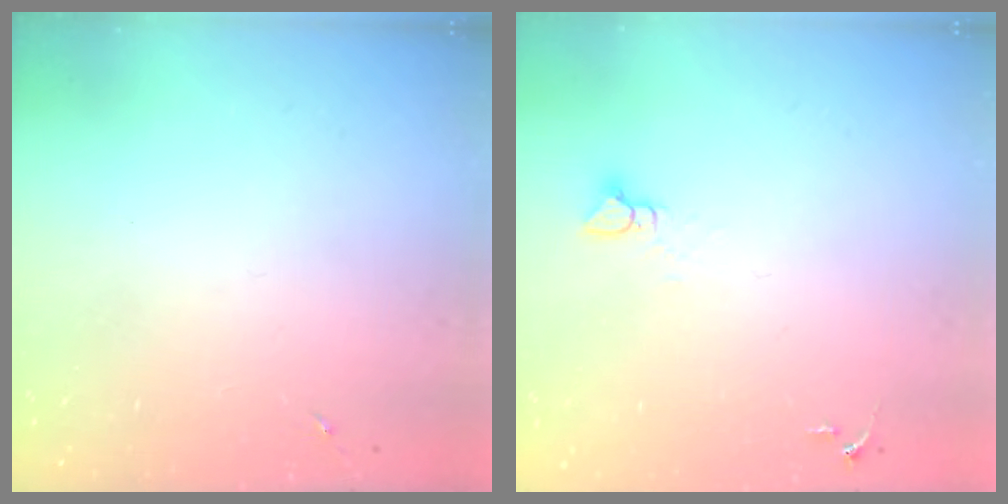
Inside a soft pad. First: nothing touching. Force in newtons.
{"total": 3.9, "press": 3.8, "slide": 0.3}